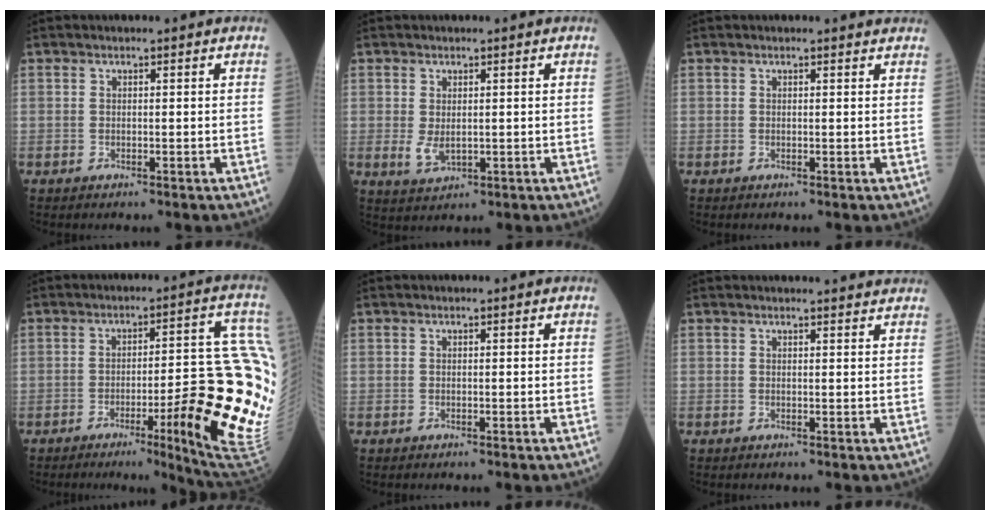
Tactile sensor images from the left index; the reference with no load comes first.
{"total": 2.8, "force": [0.0, 1.7, 2.2], "torque": [-0.046, -0.008, 0.011]}
{"total": 1.3, "force": [1.3, 0.0, -0.1], "torque": [-0.009, -0.002, 0.006]}
{"total": 20.9, "force": [-3.7, 2.2, 20.5], "torque": [-0.159, 0.011, -0.032]}
{"total": 0.0}
{"total": 4.9, "force": [4.7, 0.3, 1.0], "torque": [-0.010, 0.014, 0.043]}